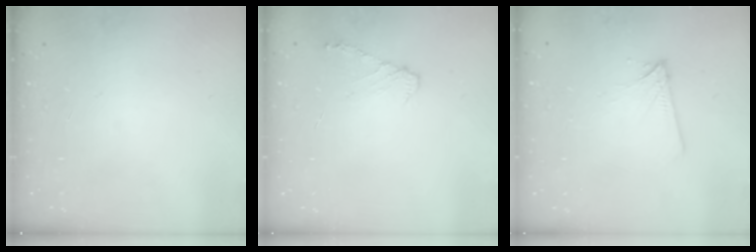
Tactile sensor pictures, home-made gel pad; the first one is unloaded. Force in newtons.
{"total": 6.4, "press": 6.3, "slide": 0.6}
{"total": 5.0, "press": 5.0, "slide": 0.8}